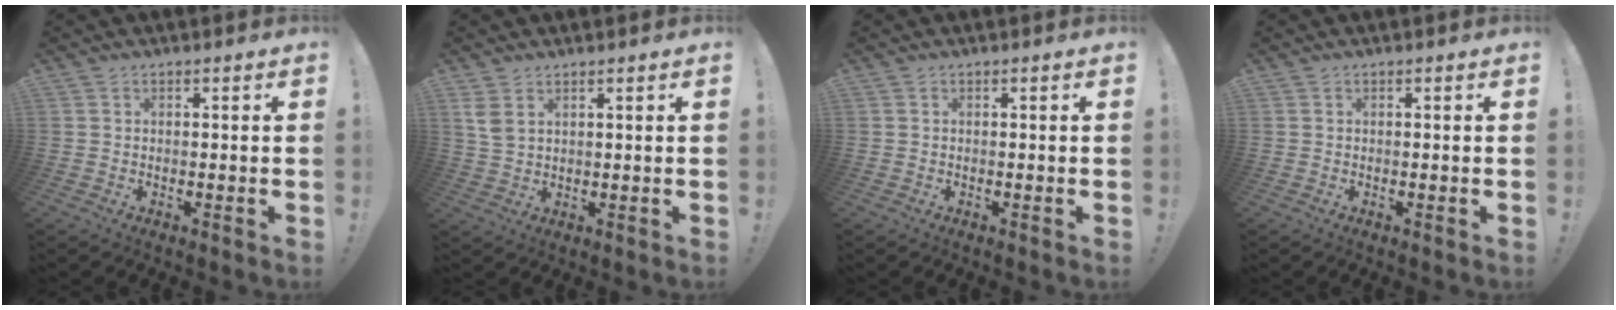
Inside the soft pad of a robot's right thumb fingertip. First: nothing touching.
{"total": 4.7, "force": [2.6, 2.4, 3.1], "torque": [-0.058, -0.014, 0.047]}
{"total": 0.0}
{"total": 0.0}